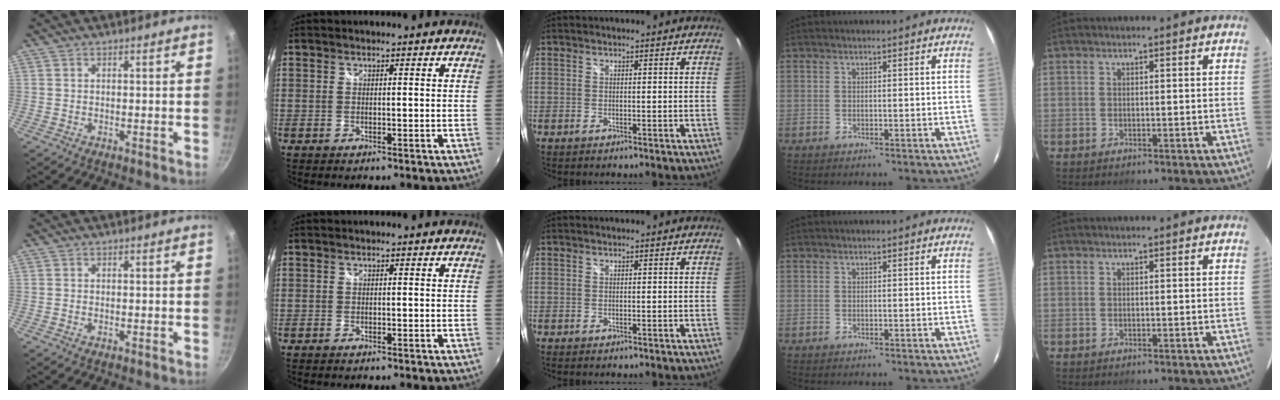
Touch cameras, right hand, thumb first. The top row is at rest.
{"index": {"total": 0.5, "force": [-0.5, 0.3, 0.1], "torque": [-0.005, -0.003, -0.011]}}